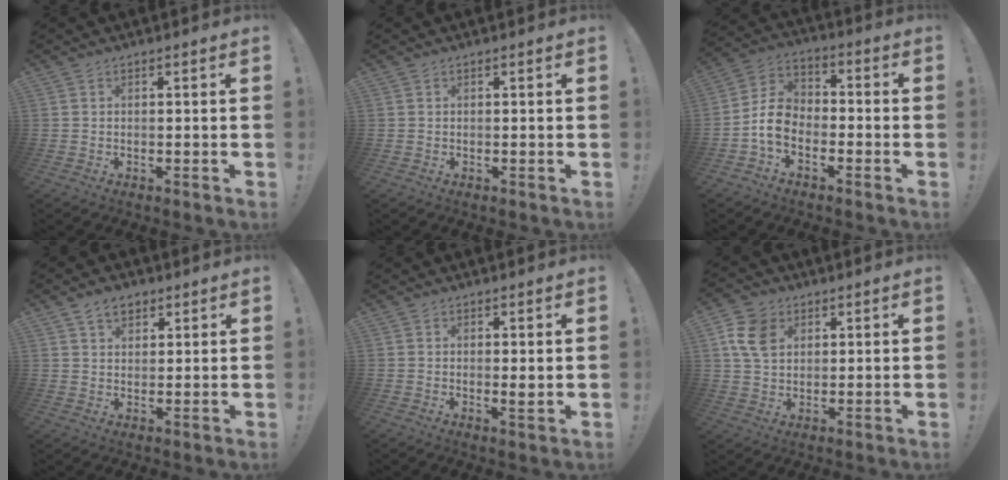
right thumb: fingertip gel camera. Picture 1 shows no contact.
{"total": 0.0}
{"total": 9.5, "force": [-4.0, 6.7, 5.4], "torque": [-0.105, 0.030, -0.067]}
{"total": 6.0, "force": [3.7, 3.8, 2.9], "torque": [-0.036, -0.011, 0.067]}
{"total": 1.9, "force": [0.4, 0.2, 1.9], "torque": [-0.011, -0.013, 0.003]}
{"total": 9.8, "force": [3.8, 7.3, 5.3], "torque": [-0.092, -0.004, 0.075]}